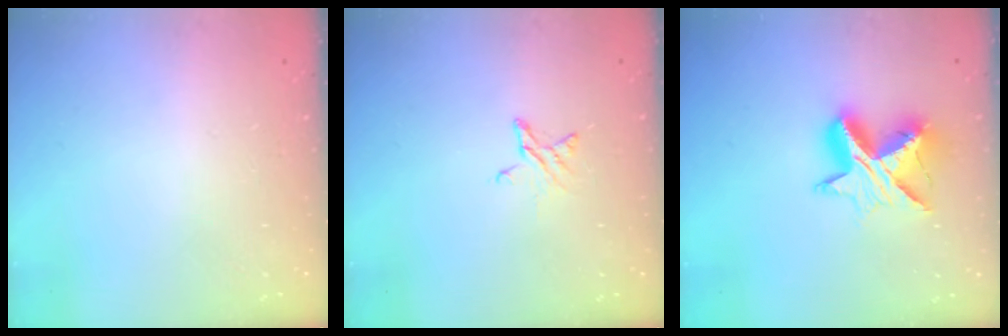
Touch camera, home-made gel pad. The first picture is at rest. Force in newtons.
{"total": 2.9, "press": 2.9, "slide": 0.3}
{"total": 11.2, "press": 11.2, "slide": 0.8}